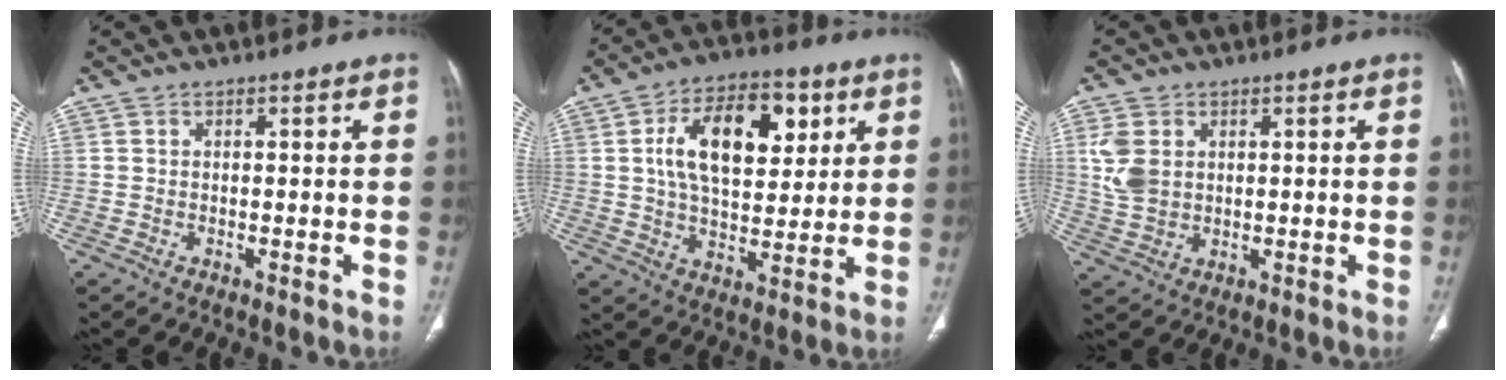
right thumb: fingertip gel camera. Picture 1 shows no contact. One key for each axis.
{"total": 16.7, "fx": 5.0, "fy": 9.4, "fz": 12.9, "tx": -0.181, "ty": -0.005, "tz": 0.082}
{"total": 6.6, "fx": 1.7, "fy": 4.8, "fz": 4.2, "tx": -0.082, "ty": -0.004, "tz": 0.043}